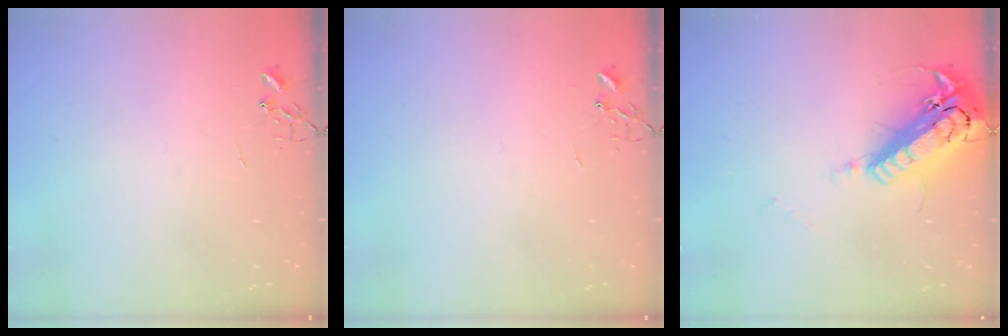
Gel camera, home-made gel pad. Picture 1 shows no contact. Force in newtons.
{"total": 0.0}
{"total": 21.3, "press": 20.9, "slide": 4.0}